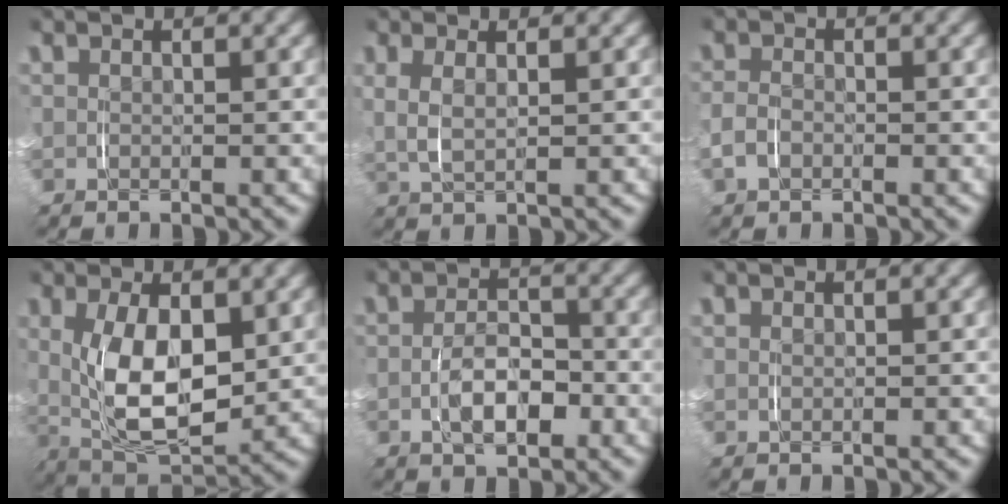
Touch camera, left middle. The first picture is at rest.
{"total": 2.0, "force": [0.7, 0.6, 1.8], "torque": [-0.044, 0.000, 0.017]}
{"total": 1.1, "force": [-0.9, 0.3, 0.5], "torque": [-0.013, 0.000, -0.018]}
{"total": 7.7, "force": [0.3, 3.7, 6.8], "torque": [-0.121, -0.012, 0.011]}
{"total": 3.2, "force": [-1.7, 1.4, 2.3], "torque": [-0.027, 0.002, -0.030]}
{"total": 0.0}